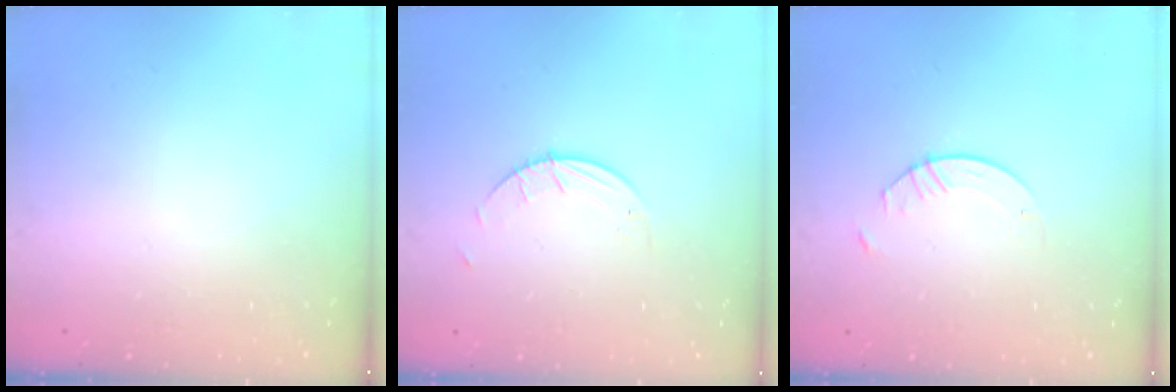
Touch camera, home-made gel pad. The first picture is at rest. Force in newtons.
{"total": 1.9, "press": 1.9, "slide": 0.1}
{"total": 2.9, "press": 2.9, "slide": 0.3}